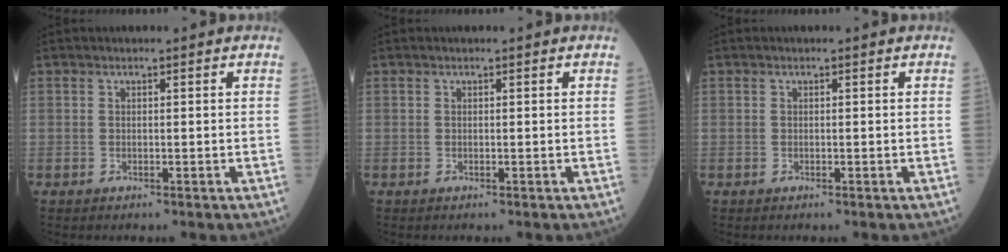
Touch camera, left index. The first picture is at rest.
{"total": 0.0}
{"total": 0.0}